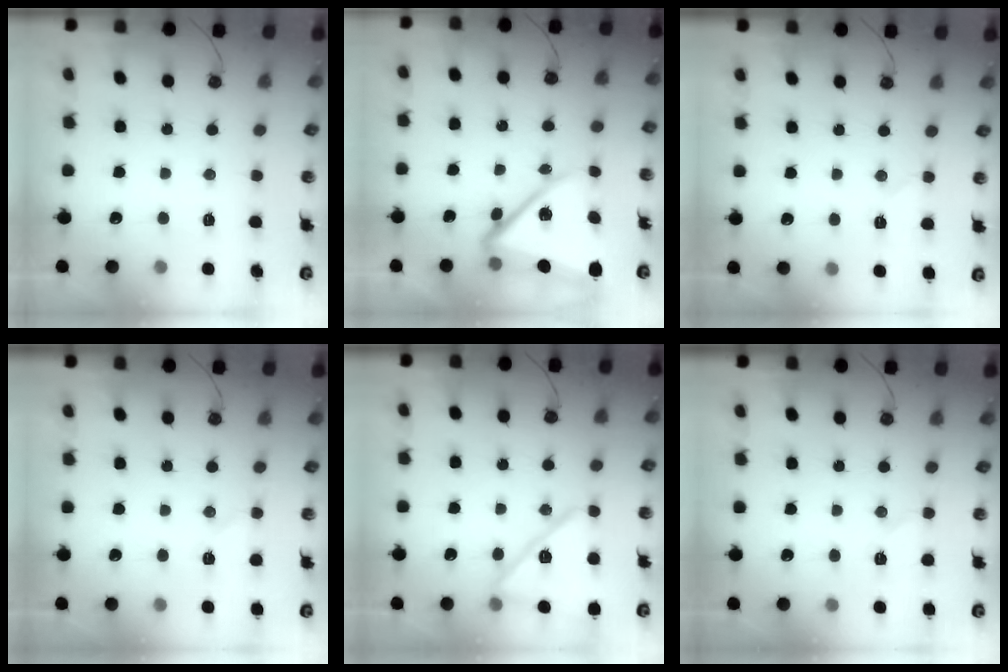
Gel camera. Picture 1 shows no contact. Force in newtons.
{"total": 14.7, "press": 14.6, "slide": 1.2}
{"total": 6.3, "press": 5.7, "slide": 2.7}
{"total": 5.6, "press": 5.6, "slide": 0.7}
{"total": 15.2, "press": 15.1, "slide": 0.9}
{"total": 6.6, "press": 6.6, "slide": 0.5}